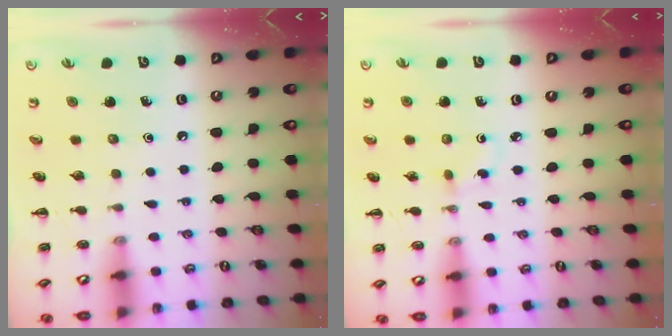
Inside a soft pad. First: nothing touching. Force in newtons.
{"total": 1.6, "press": 1.4, "slide": 0.8}